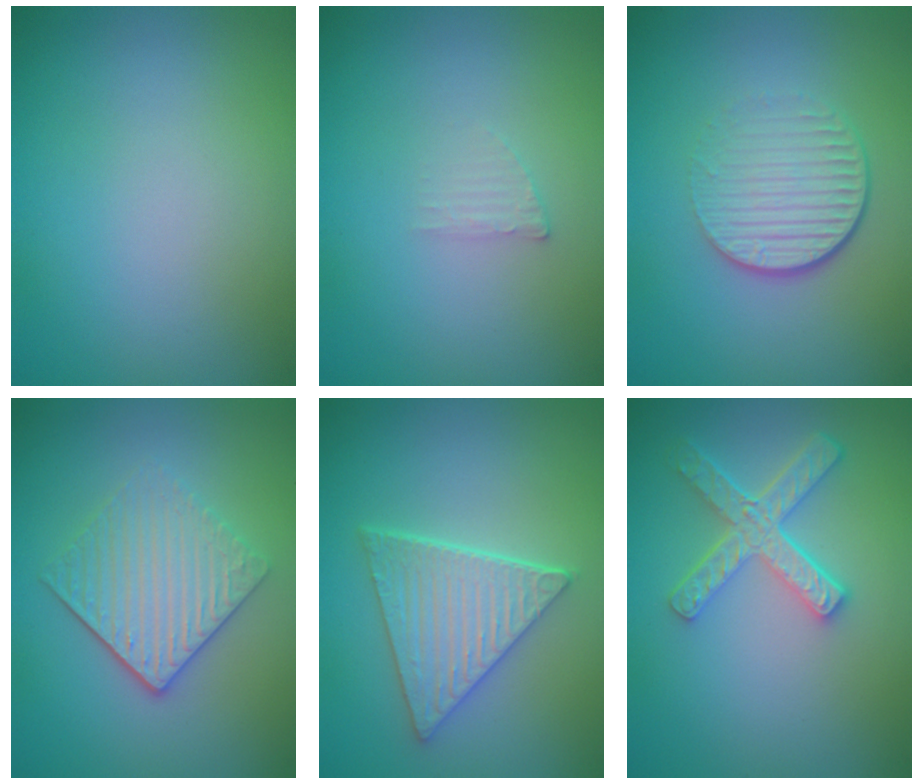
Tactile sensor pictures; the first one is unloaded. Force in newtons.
{"total": 1.0, "press": 1.0, "slide": 0.2}
{"total": 4.5, "press": 2.8, "slide": 3.5}
{"total": 4.1, "press": 3.4, "slide": 2.3}
{"total": 5.0, "press": 4.2, "slide": 2.6}
{"total": 4.8, "press": 3.6, "slide": 3.1}